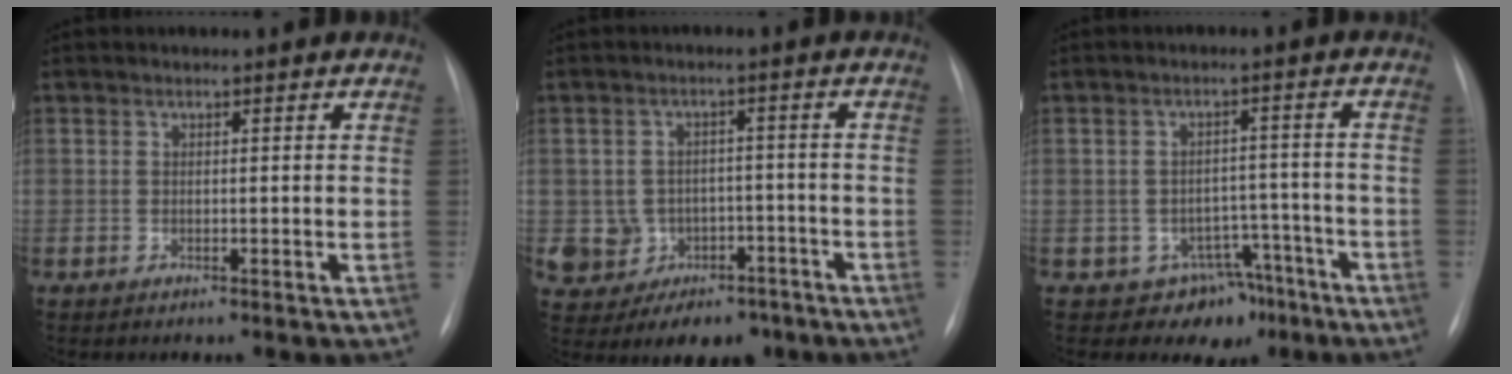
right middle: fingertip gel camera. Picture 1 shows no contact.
{"total": 9.3, "force": [-4.3, 7.9, 2.7], "torque": [-0.050, 0.027, -0.048]}
{"total": 7.0, "force": [-4.4, 5.3, 1.3], "torque": [0.005, 0.027, -0.051]}